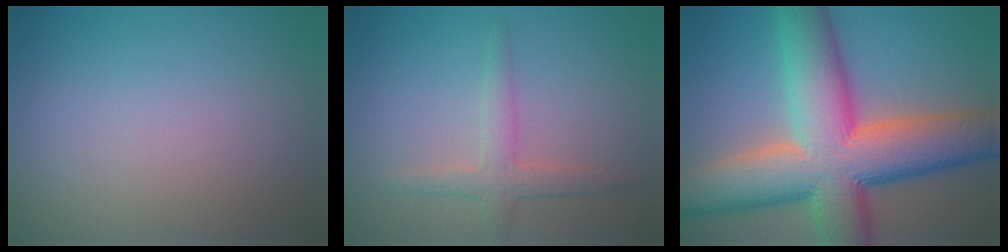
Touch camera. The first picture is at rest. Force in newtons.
{"total": 2.6, "press": 2.6, "slide": 0.0}
{"total": 15.9, "press": 15.9, "slide": 0.8}